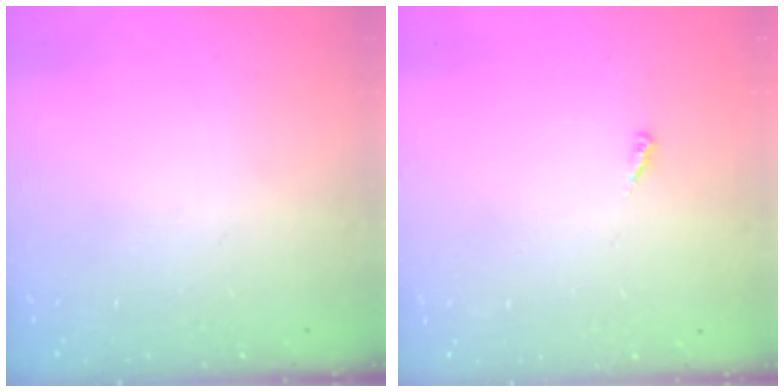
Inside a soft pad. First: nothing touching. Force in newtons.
{"total": 2.1, "press": 2.1, "slide": 0.1}